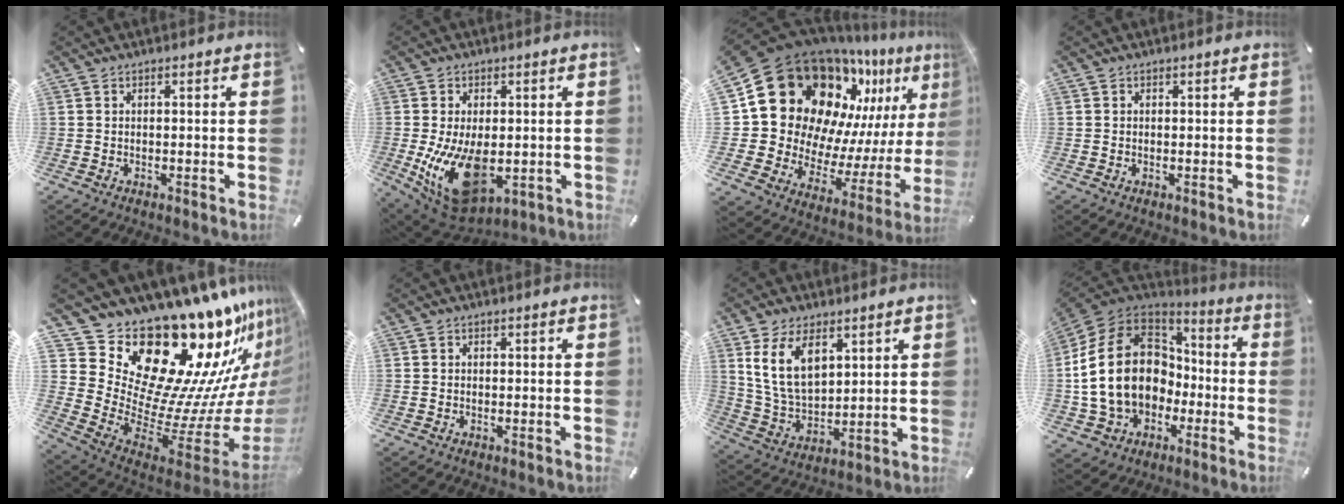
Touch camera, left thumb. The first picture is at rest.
{"total": 15.5, "force": [-2.2, 9.5, 12.1], "torque": [-0.239, -0.010, -0.026]}
{"total": 22.2, "force": [13.3, 15.2, 9.0], "torque": [-0.145, -0.125, 0.269]}
{"total": 0.0}
{"total": 29.8, "force": [17.7, 16.4, 17.6], "torque": [-0.254, -0.222, 0.370]}
{"total": 0.0}
{"total": 11.6, "force": [5.8, 7.0, 7.2], "torque": [-0.161, -0.017, 0.106]}
{"total": 21.0, "force": [-1.4, 16.6, 12.8], "torque": [-0.276, 0.022, -0.018]}